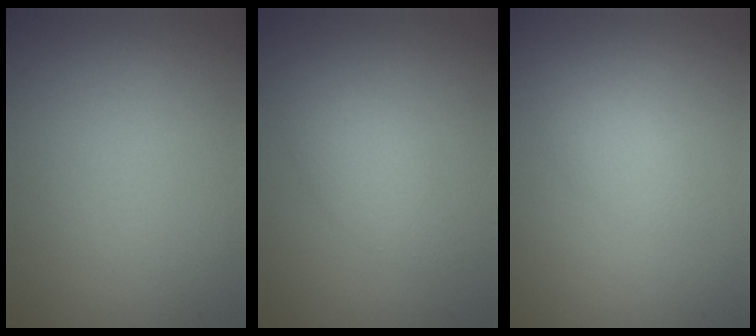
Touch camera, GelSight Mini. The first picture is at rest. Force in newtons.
{"total": 2.1, "press": 2.1, "slide": 0.0}
{"total": 1.3, "press": 1.3, "slide": 0.1}